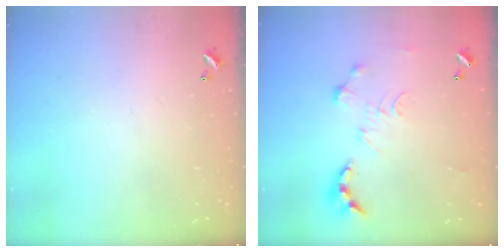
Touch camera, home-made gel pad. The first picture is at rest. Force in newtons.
{"total": 0.6, "press": 0.6, "slide": 0.1}